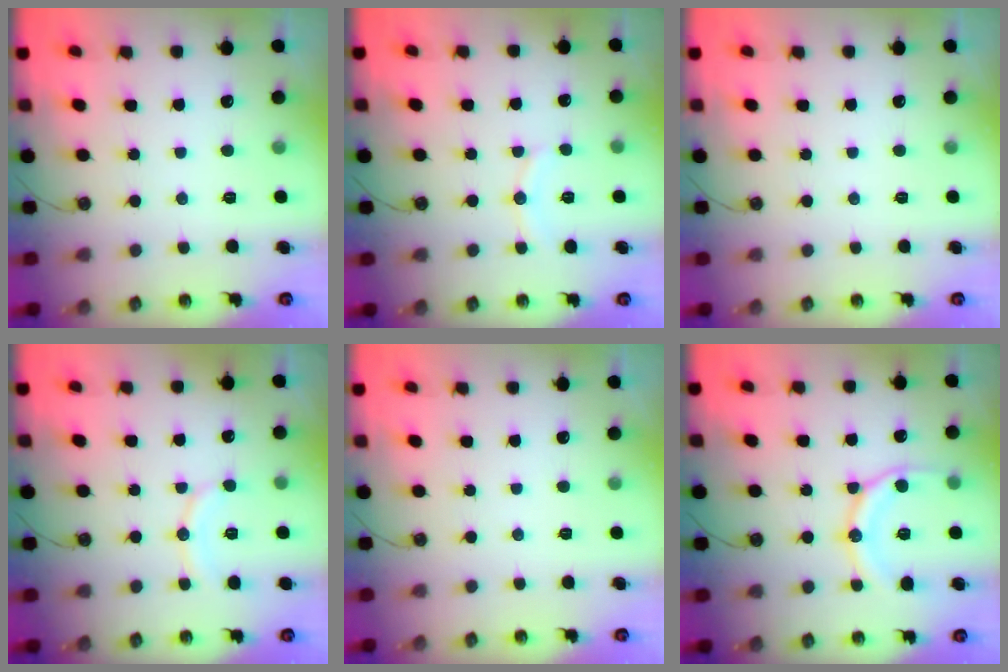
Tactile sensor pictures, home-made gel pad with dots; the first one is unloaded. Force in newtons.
{"total": 7.4, "press": 7.4, "slide": 0.7}
{"total": 0.0}
{"total": 8.9, "press": 8.9, "slide": 1.0}
{"total": 0.0}
{"total": 13.5, "press": 13.4, "slide": 1.5}